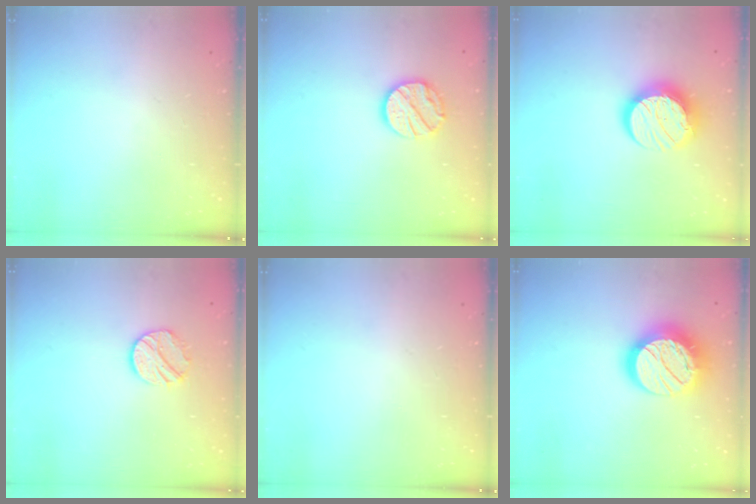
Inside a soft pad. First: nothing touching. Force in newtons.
{"total": 10.9, "press": 10.9, "slide": 0.4}
{"total": 14.8, "press": 14.7, "slide": 0.9}
{"total": 9.4, "press": 9.4, "slide": 0.2}
{"total": 0.0}
{"total": 18.2, "press": 18.1, "slide": 1.1}